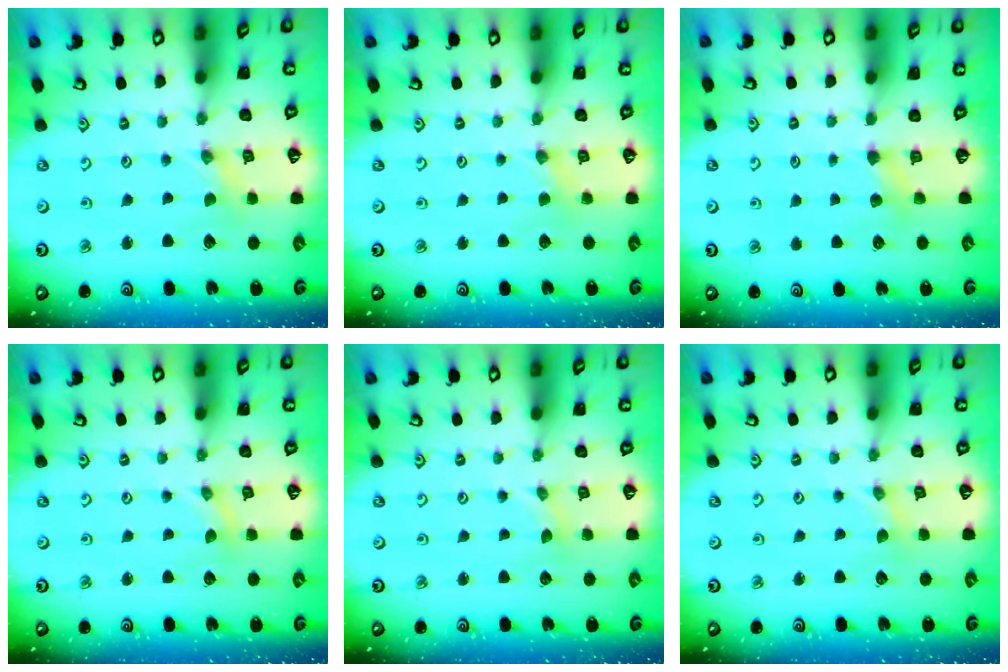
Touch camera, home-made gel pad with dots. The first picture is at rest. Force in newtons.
{"total": 1.9, "press": 1.8, "slide": 0.3}
{"total": 3.8, "press": 3.7, "slide": 0.7}
{"total": 0.0}
{"total": 0.0}
{"total": 0.0}